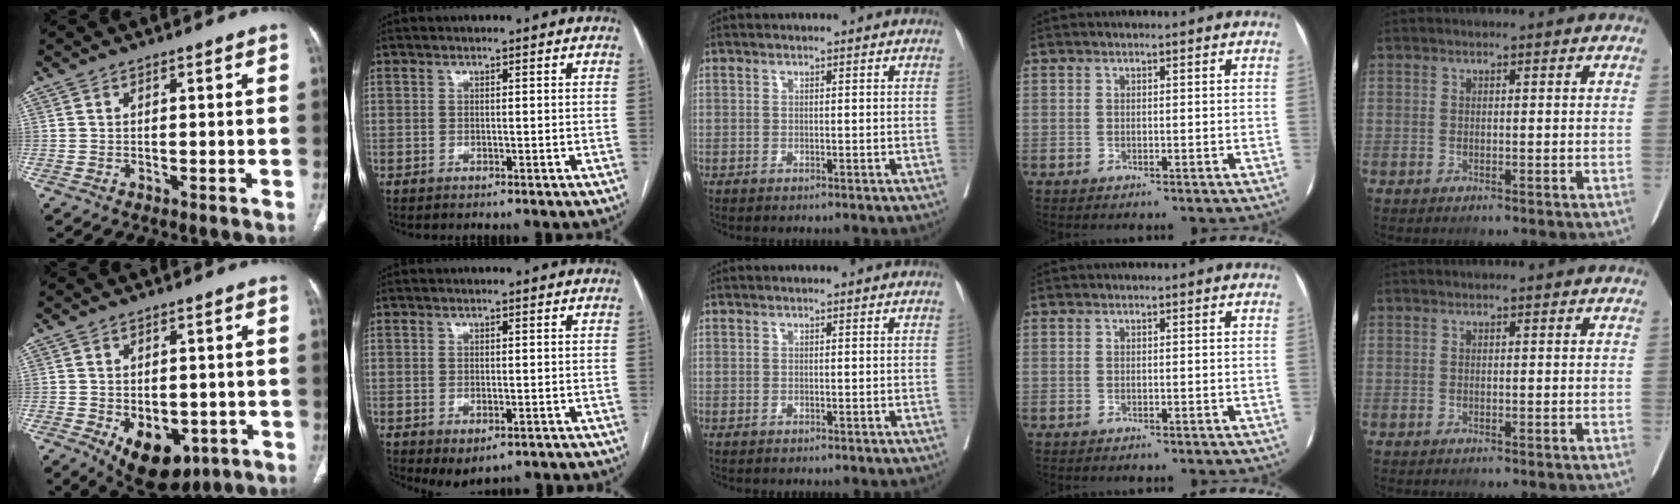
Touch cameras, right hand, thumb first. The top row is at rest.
{"thumb": {"total": 12.0, "force": [-4.8, 7.4, 8.1], "torque": [-0.095, 0.005, -0.050]}, "index": {"total": 3.1, "force": [-1.5, 1.6, 2.2], "torque": [-0.030, -0.005, -0.008]}}